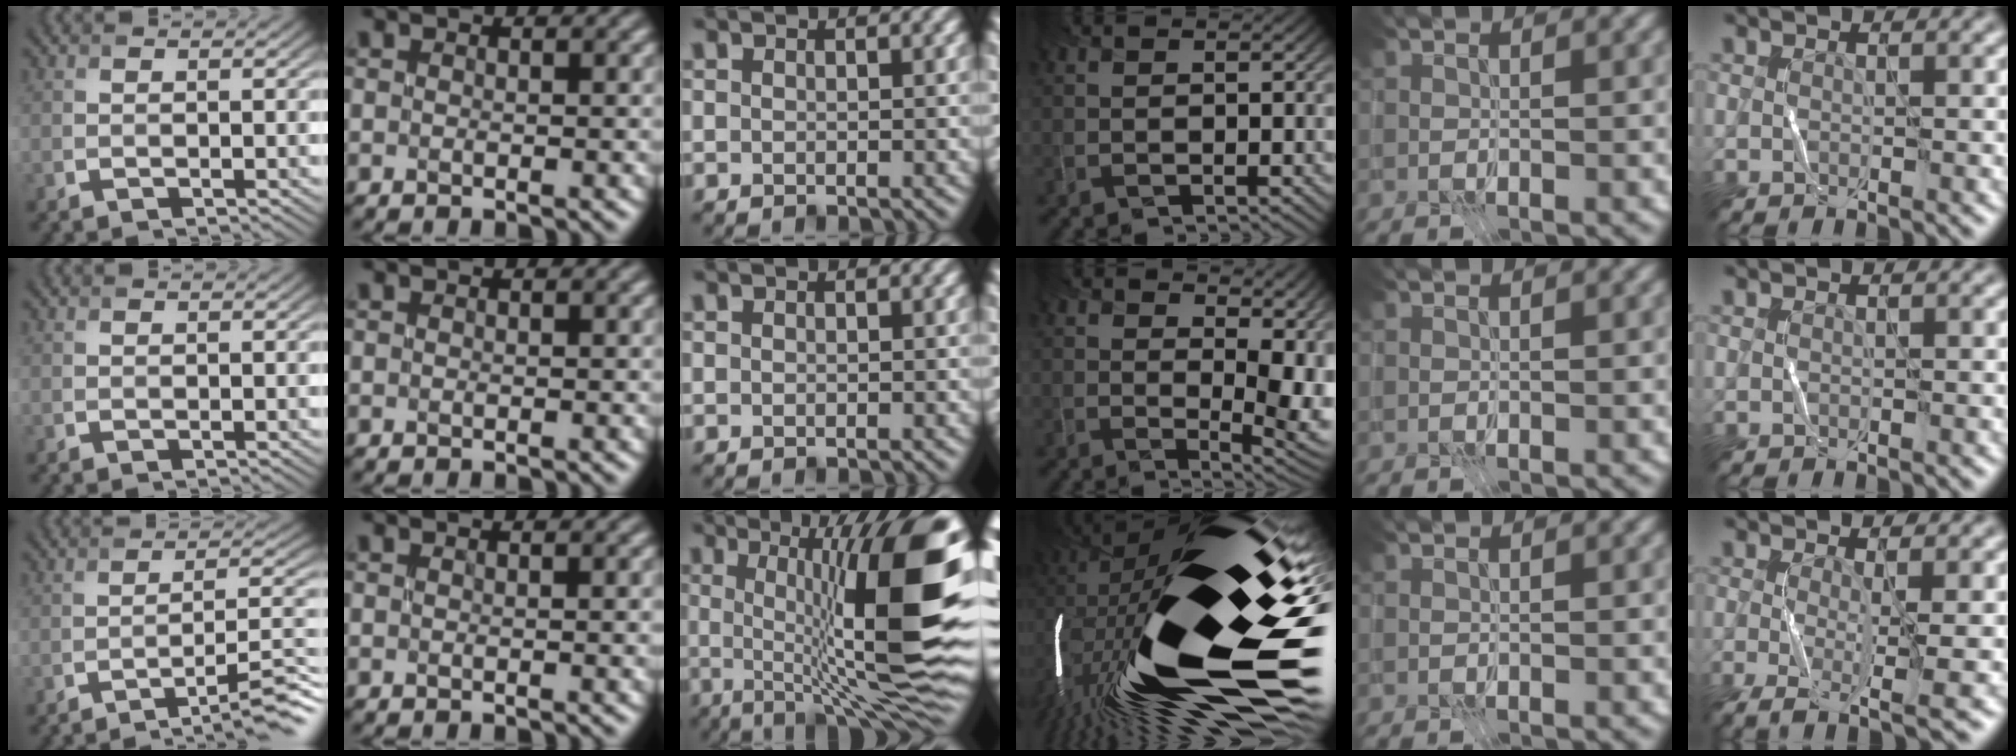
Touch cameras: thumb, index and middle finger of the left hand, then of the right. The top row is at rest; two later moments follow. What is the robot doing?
{"motion": "open", "object": "stapler"}